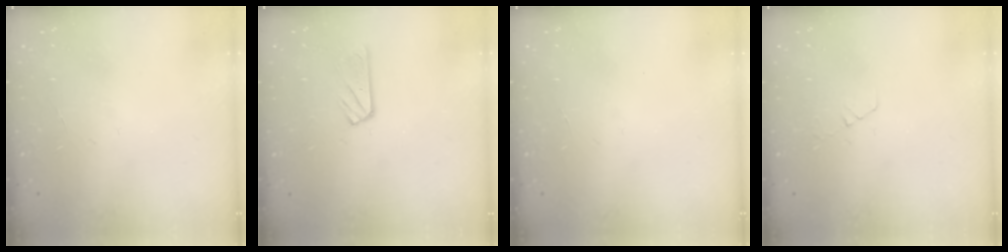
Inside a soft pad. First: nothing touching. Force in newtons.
{"total": 4.7, "press": 4.6, "slide": 0.3}
{"total": 0.0}
{"total": 3.3, "press": 3.3, "slide": 0.4}